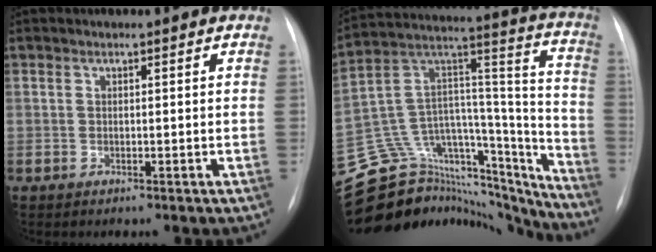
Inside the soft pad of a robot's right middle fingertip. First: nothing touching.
{"total": 33.1, "force": [-30.4, 9.1, 9.3], "torque": [-0.135, 0.039, -0.450]}